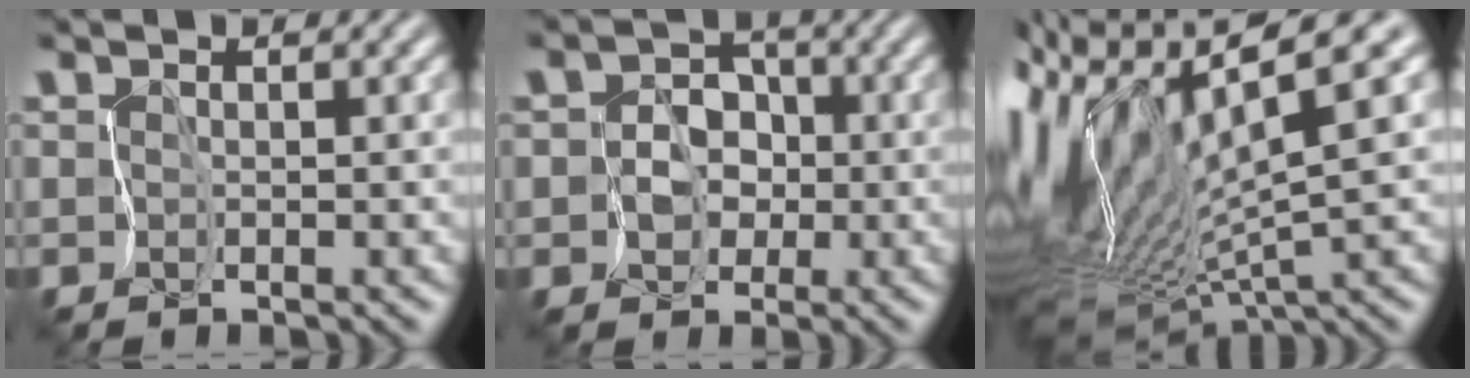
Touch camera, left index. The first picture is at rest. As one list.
[{"total": 3.5, "force": [-1.1, 3.1, 1.1], "torque": [0.004, -0.001, -0.034]}, {"total": 12.0, "force": [2.9, 3.3, 11.2], "torque": [-0.234, 0.013, 0.076]}]